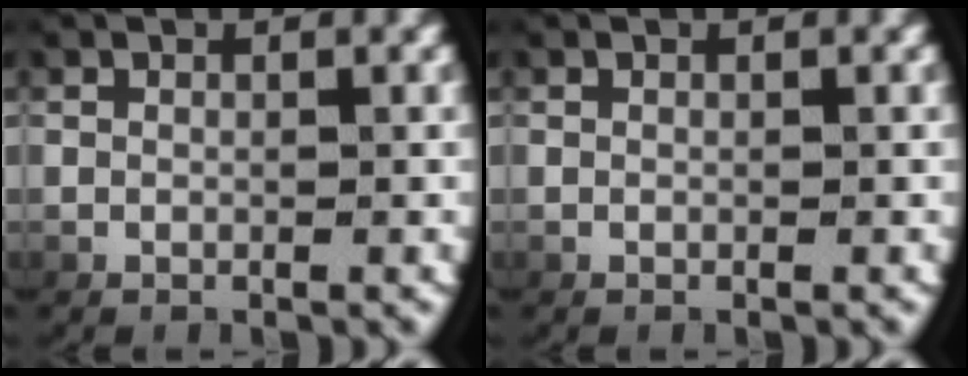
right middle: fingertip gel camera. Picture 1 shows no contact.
{"total": 0.0}